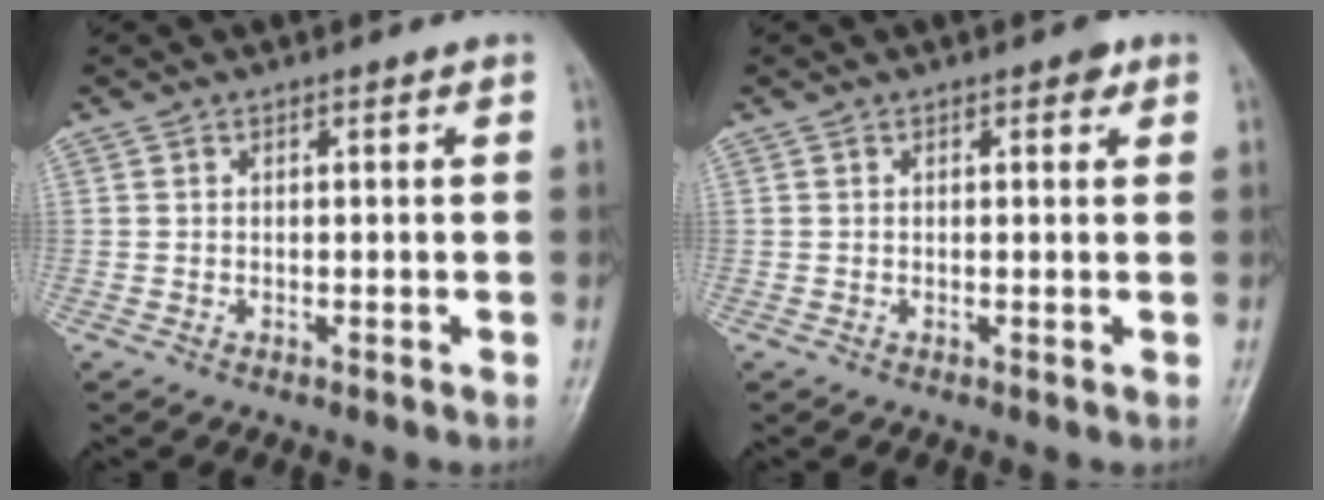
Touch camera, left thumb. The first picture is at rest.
{"total": 1.8, "force": [1.0, 0.9, 1.2], "torque": [-0.006, -0.002, 0.010]}